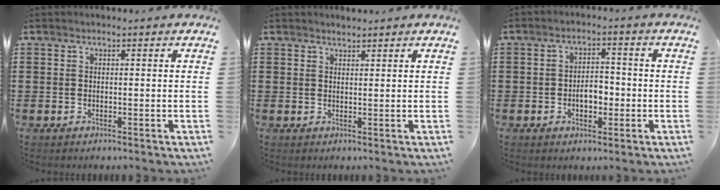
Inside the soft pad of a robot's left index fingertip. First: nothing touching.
{"total": 1.1, "force": [1.1, 0.2, 0.2], "torque": [-0.005, 0.000, 0.022]}
{"total": 4.2, "force": [-1.1, 2.2, 3.4], "torque": [-0.055, 0.003, -0.023]}